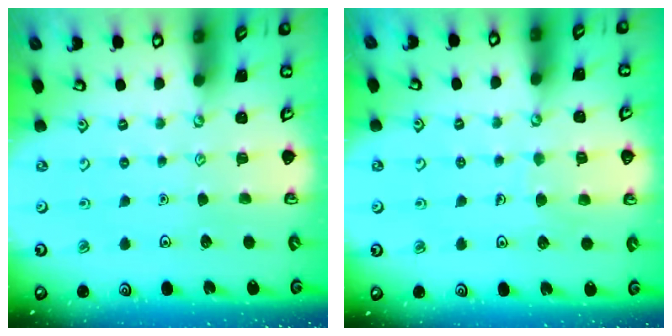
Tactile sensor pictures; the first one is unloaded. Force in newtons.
{"total": 4.7, "press": 4.7, "slide": 0.4}